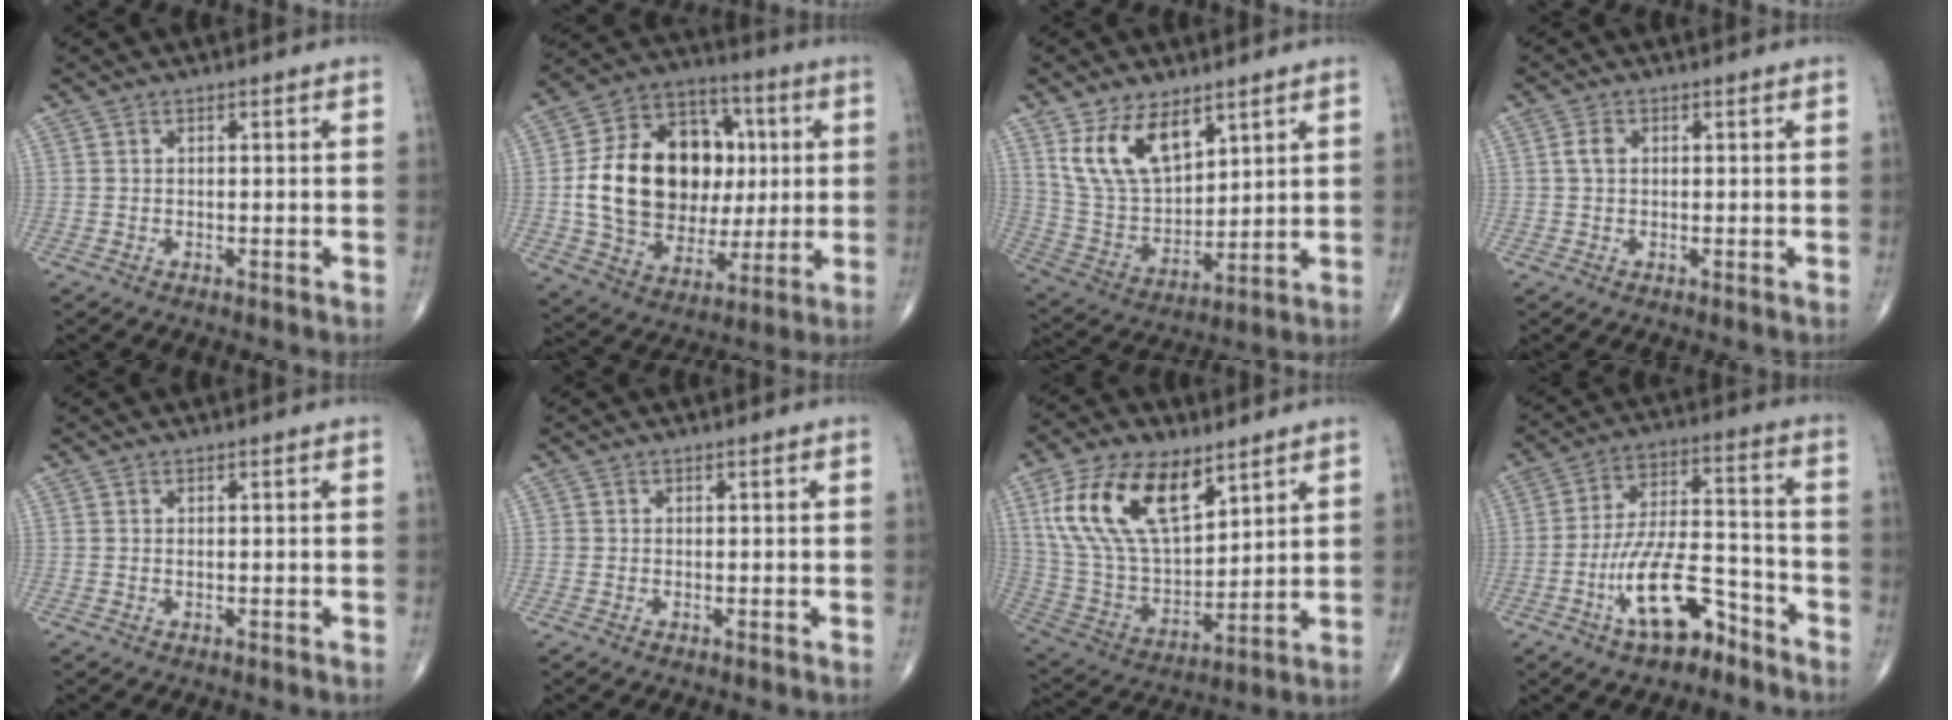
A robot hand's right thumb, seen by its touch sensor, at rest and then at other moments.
{"total": 24.0, "force": [1.8, 17.6, 16.2], "torque": [-0.251, 0.021, 0.044]}
{"total": 13.6, "force": [7.4, 7.4, 8.7], "torque": [-0.139, -0.033, 0.162]}
{"total": 2.0, "force": [0.3, 1.4, 1.4], "torque": [-0.030, 0.005, 0.005]}
{"total": 0.0}
{"total": 0.5, "force": [0.0, 0.5, 0.0], "torque": [0.004, 0.004, -0.002]}
{"total": 20.6, "force": [9.7, 10.7, 14.7], "torque": [-0.258, -0.033, 0.189]}
{"total": 13.6, "force": [-7.6, 5.6, 9.8], "torque": [-0.171, 0.061, -0.133]}